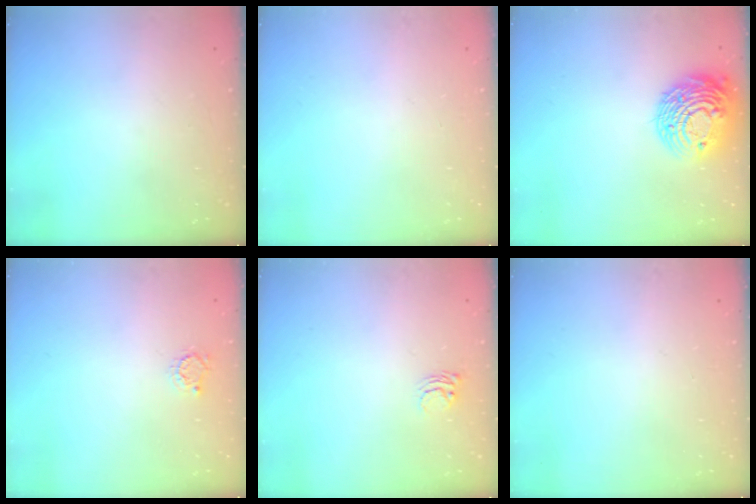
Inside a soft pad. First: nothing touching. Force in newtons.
{"total": 0.0}
{"total": 14.3, "press": 14.2, "slide": 1.2}
{"total": 2.7, "press": 2.7, "slide": 0.4}
{"total": 3.7, "press": 3.7, "slide": 0.2}
{"total": 0.0}